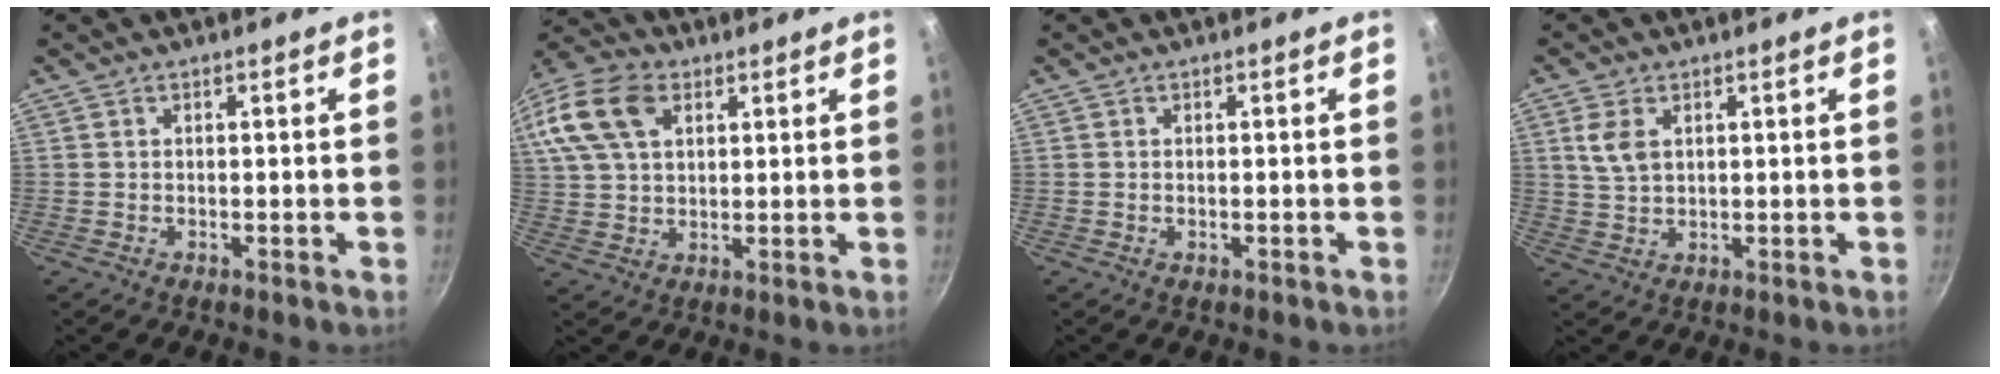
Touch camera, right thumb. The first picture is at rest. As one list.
[{"total": 17.4, "force": [6.8, 11.4, 11.3], "torque": [-0.252, 0.026, 0.121]}, {"total": 0.6, "force": [-0.1, 0.3, 0.5], "torque": [-0.008, 0.001, -0.002]}, {"total": 5.0, "force": [1.7, 3.1, 3.5], "torque": [-0.064, -0.005, 0.035]}]